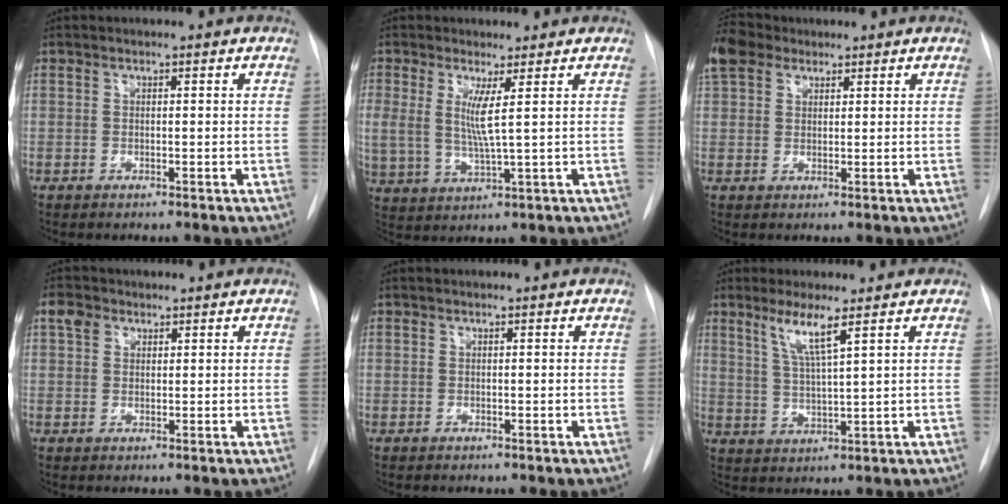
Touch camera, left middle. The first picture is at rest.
{"total": 5.3, "force": [1.6, 0.2, 5.1], "torque": [-0.116, -0.009, 0.037]}
{"total": 5.7, "force": [4.1, 3.3, 2.0], "torque": [-0.059, 0.027, 0.085]}
{"total": 2.8, "force": [1.5, 2.1, 1.0], "torque": [-0.023, 0.012, 0.026]}
{"total": 0.0}
{"total": 5.6, "force": [3.2, -0.6, 4.5], "torque": [-0.089, -0.011, 0.062]}